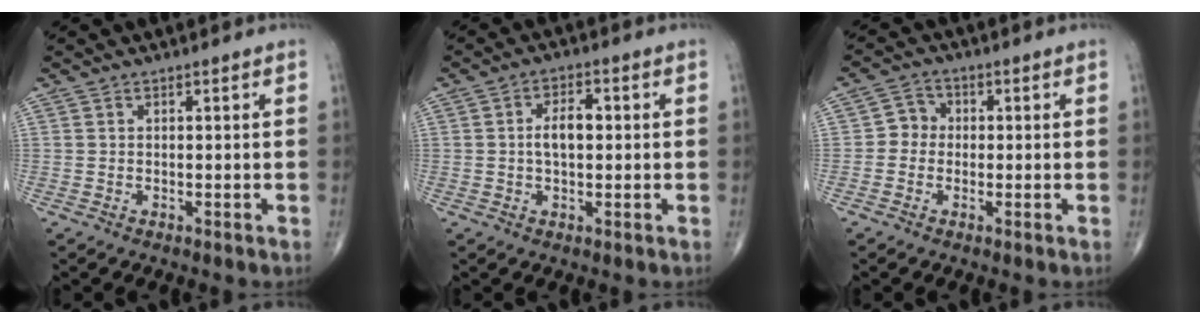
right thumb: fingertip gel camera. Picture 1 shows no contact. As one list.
[{"total": 5.1, "force": [0.3, 2.7, 4.3], "torque": [-0.076, 0.010, 0.001]}, {"total": 3.6, "force": [-0.5, 3.3, 1.3], "torque": [0.000, 0.010, -0.021]}]